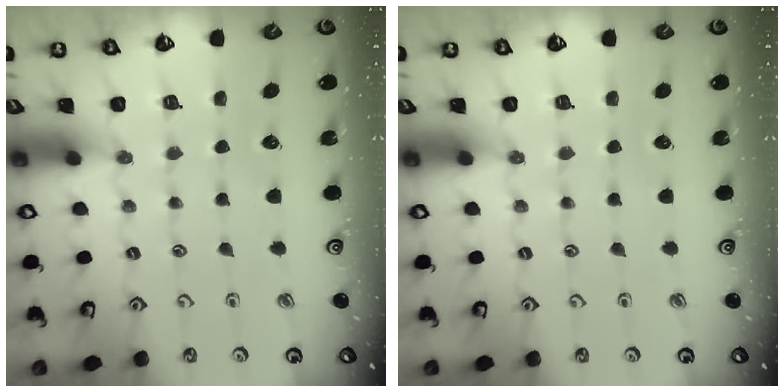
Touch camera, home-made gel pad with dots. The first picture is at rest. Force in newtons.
{"total": 0.0}